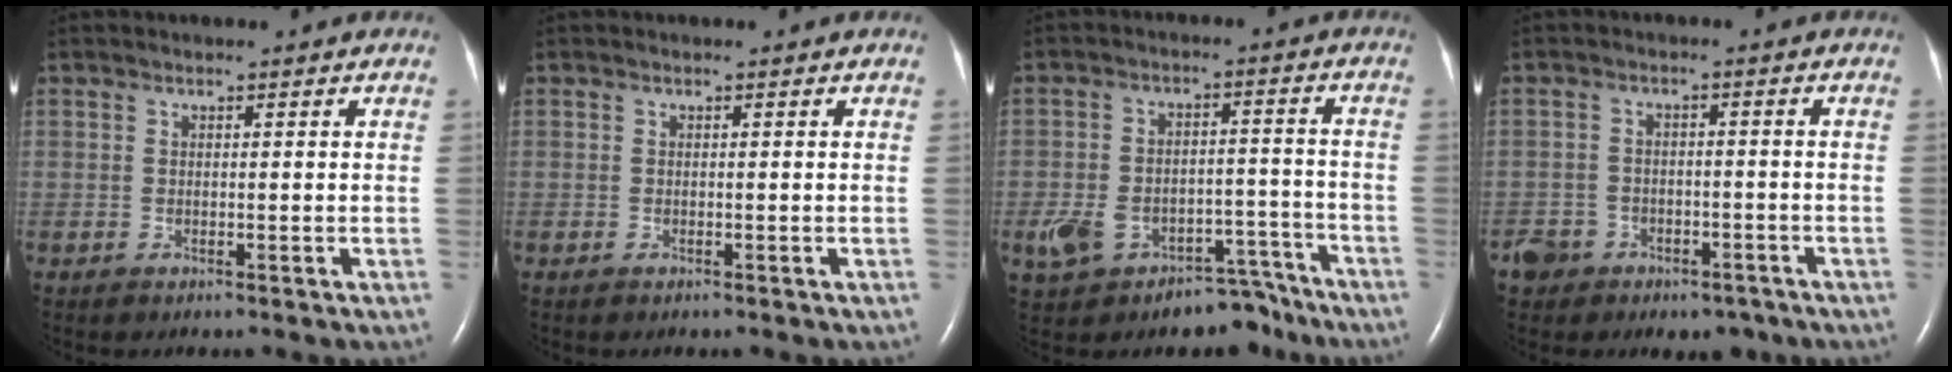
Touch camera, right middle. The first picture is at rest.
{"total": 0.0}
{"total": 11.1, "force": [-7.6, 6.4, 4.9], "torque": [-0.078, 0.034, -0.111]}
{"total": 6.5, "force": [-4.3, 4.9, 0.9], "torque": [-0.014, 0.017, -0.058]}